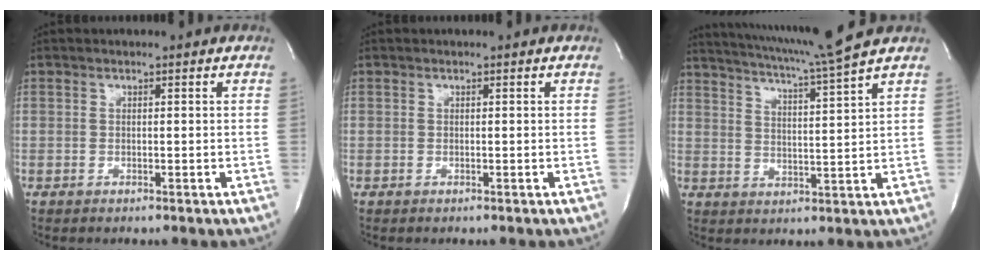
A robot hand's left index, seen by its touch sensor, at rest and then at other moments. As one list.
[{"total": 0.0}, {"total": 11.7, "force": [10.2, -2.4, 5.1], "torque": [-0.094, -0.022, 0.157]}]